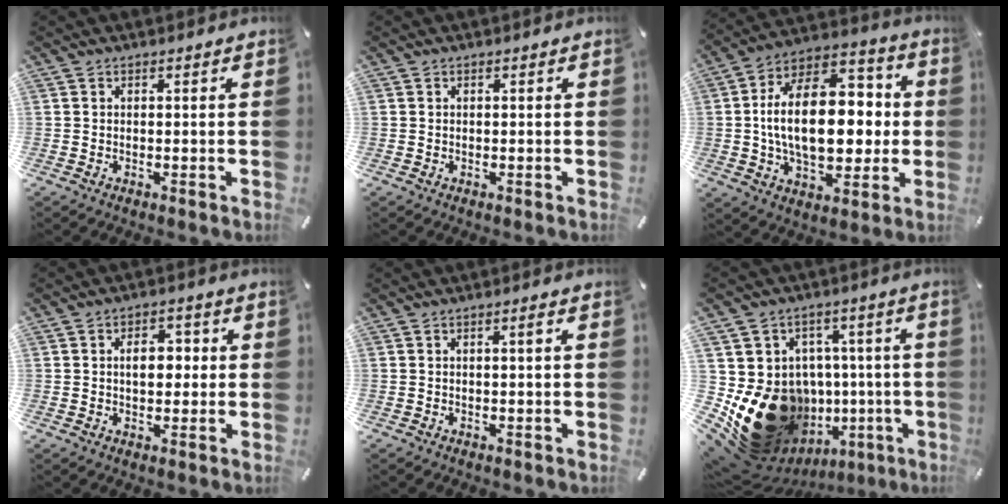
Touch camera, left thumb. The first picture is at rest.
{"total": 0.0}
{"total": 22.3, "force": [0.0, 13.6, 17.7], "torque": [-0.312, 0.006, -0.001]}
{"total": 6.3, "force": [0.5, 4.2, 4.7], "torque": [-0.062, -0.001, 0.000]}
{"total": 1.6, "force": [0.3, 0.1, 1.6], "torque": [-0.029, 0.001, 0.003]}
{"total": 23.5, "force": [-6.2, 17.7, 14.2], "torque": [-0.232, 0.013, -0.053]}